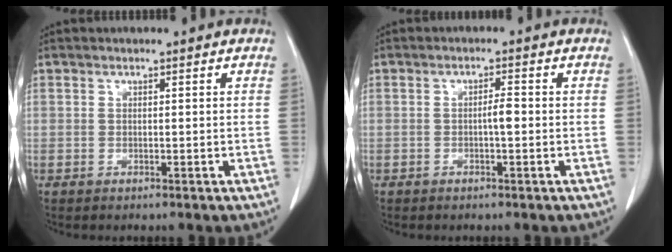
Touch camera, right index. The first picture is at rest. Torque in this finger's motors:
{"motor_torque": [0.31, -0.12, 0.07, 0.04]}